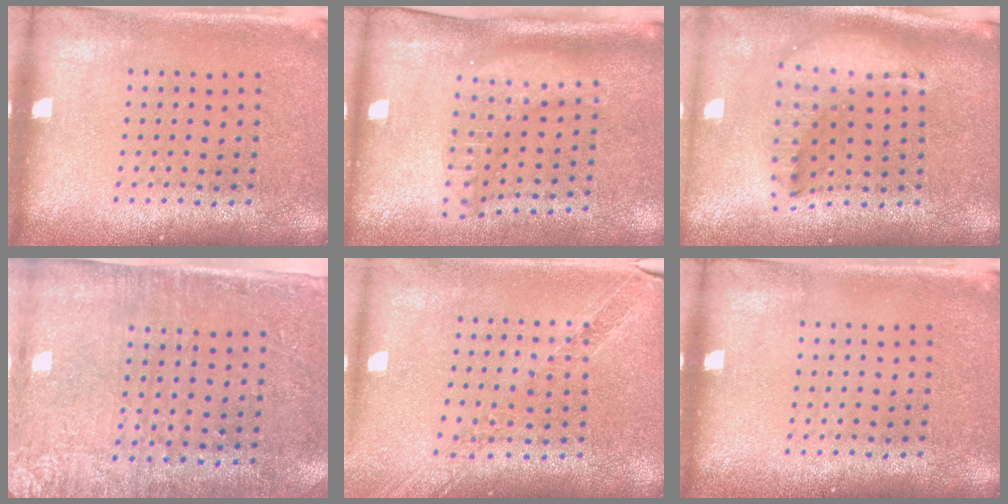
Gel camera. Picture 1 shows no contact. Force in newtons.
{"total": 1.9, "press": 1.5, "slide": 1.2}
{"total": 2.0, "press": 1.6, "slide": 1.2}
{"total": 2.9, "press": 2.5, "slide": 1.5}
{"total": 1.1, "press": 1.1, "slide": 0.2}
{"total": 0.0}